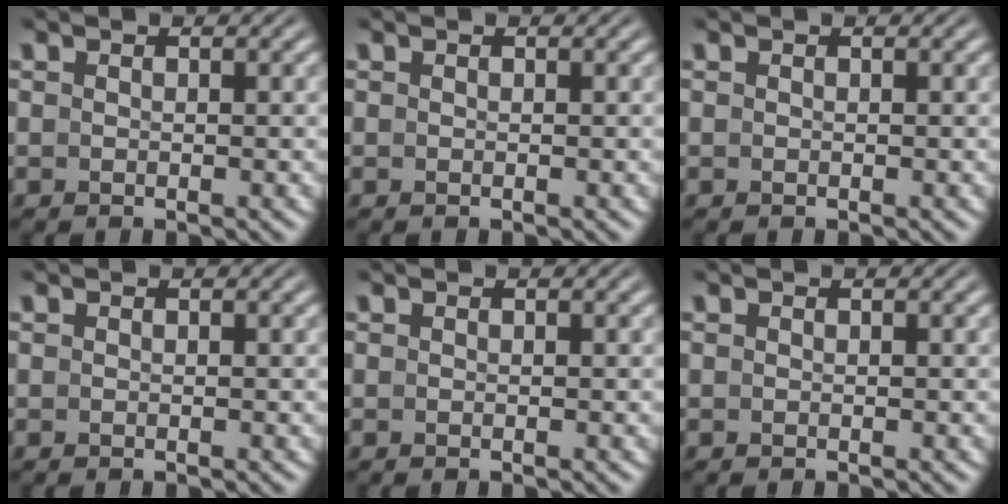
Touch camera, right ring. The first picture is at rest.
{"total": 0.0}
{"total": 0.0}
{"total": 0.0}
{"total": 0.0}
{"total": 0.0}